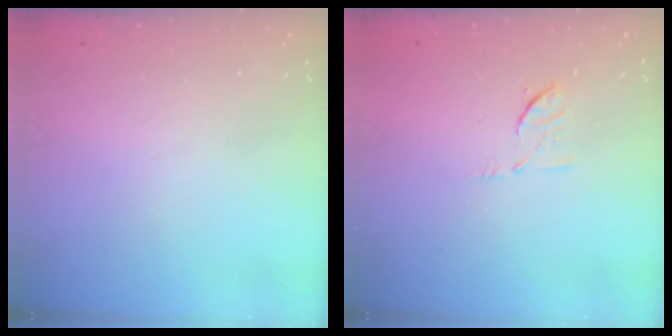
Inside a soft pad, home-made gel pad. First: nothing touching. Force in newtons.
{"total": 6.6, "press": 6.5, "slide": 1.1}